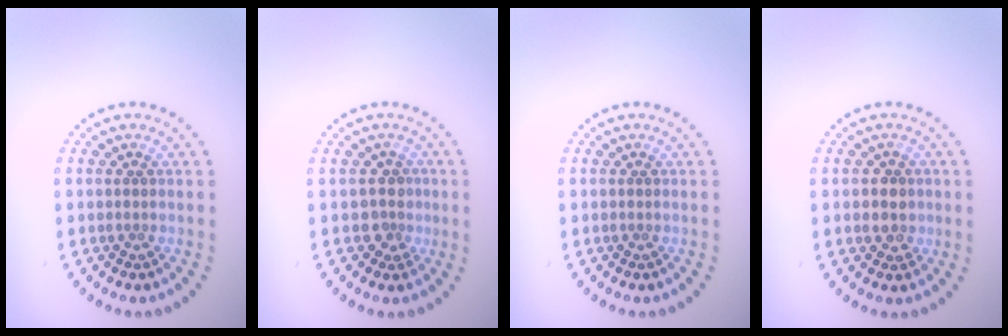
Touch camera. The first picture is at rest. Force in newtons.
{"total": 2.0, "press": 1.6, "slide": 1.3}
{"total": 0.0}
{"total": 2.1, "press": 2.0, "slide": 0.8}